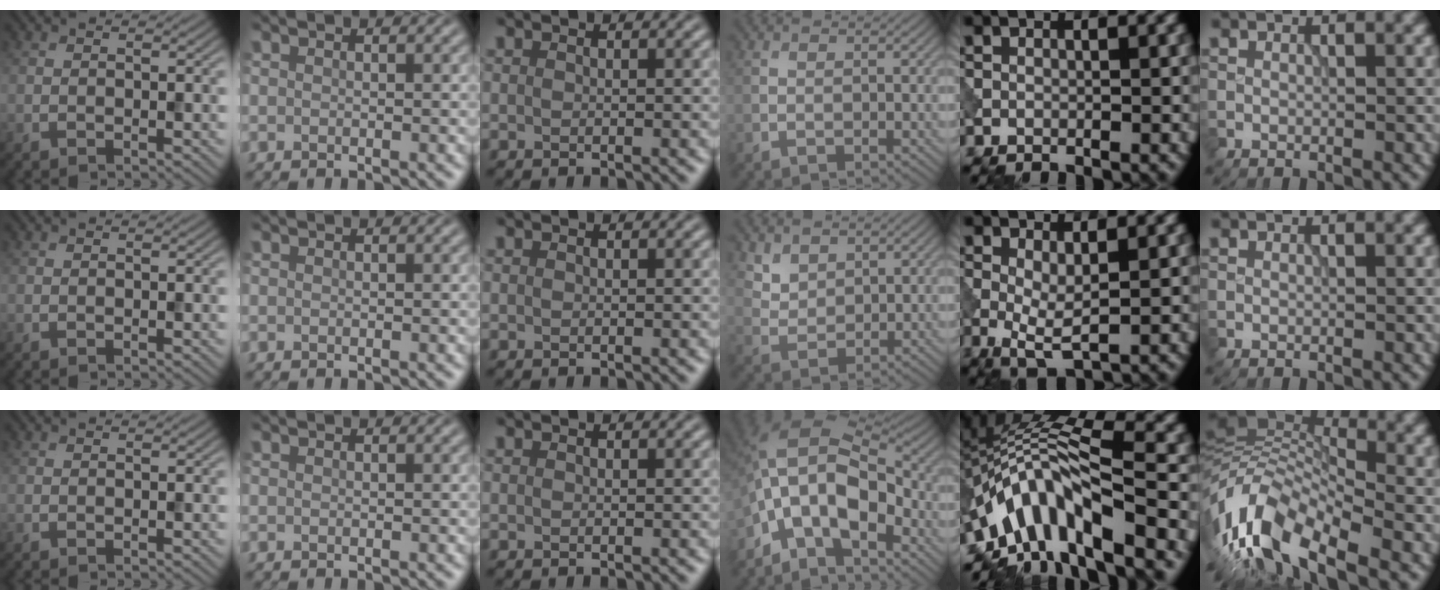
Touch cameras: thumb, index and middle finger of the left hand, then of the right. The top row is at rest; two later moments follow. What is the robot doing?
{"motion": "dispense", "object": "pipette"}